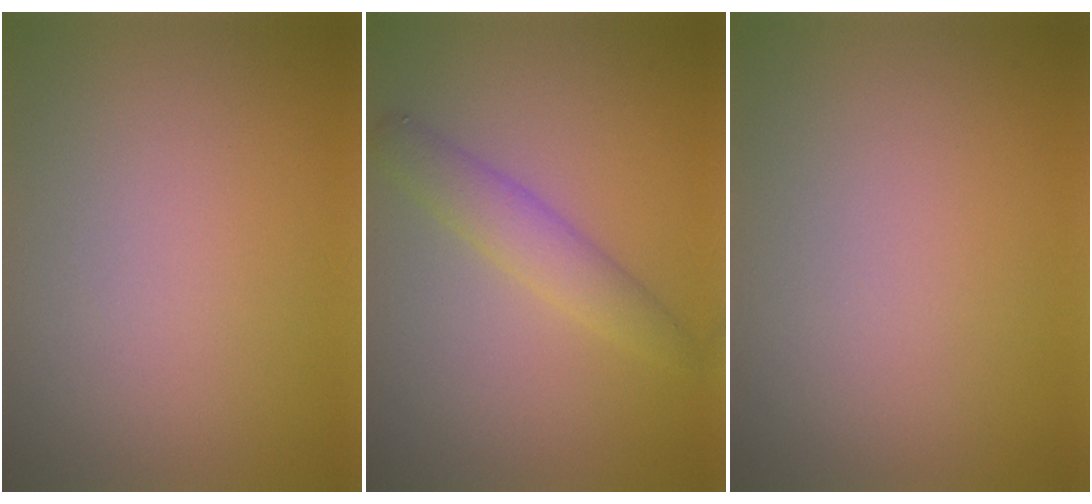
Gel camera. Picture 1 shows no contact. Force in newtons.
{"total": 2.8, "press": 2.8, "slide": 0.1}
{"total": 0.0}